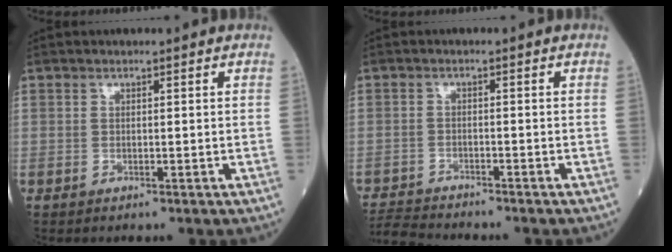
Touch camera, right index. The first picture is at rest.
{"total": 5.8, "force": [-5.8, -0.6, 0.4], "torque": [-0.006, -0.014, -0.102]}